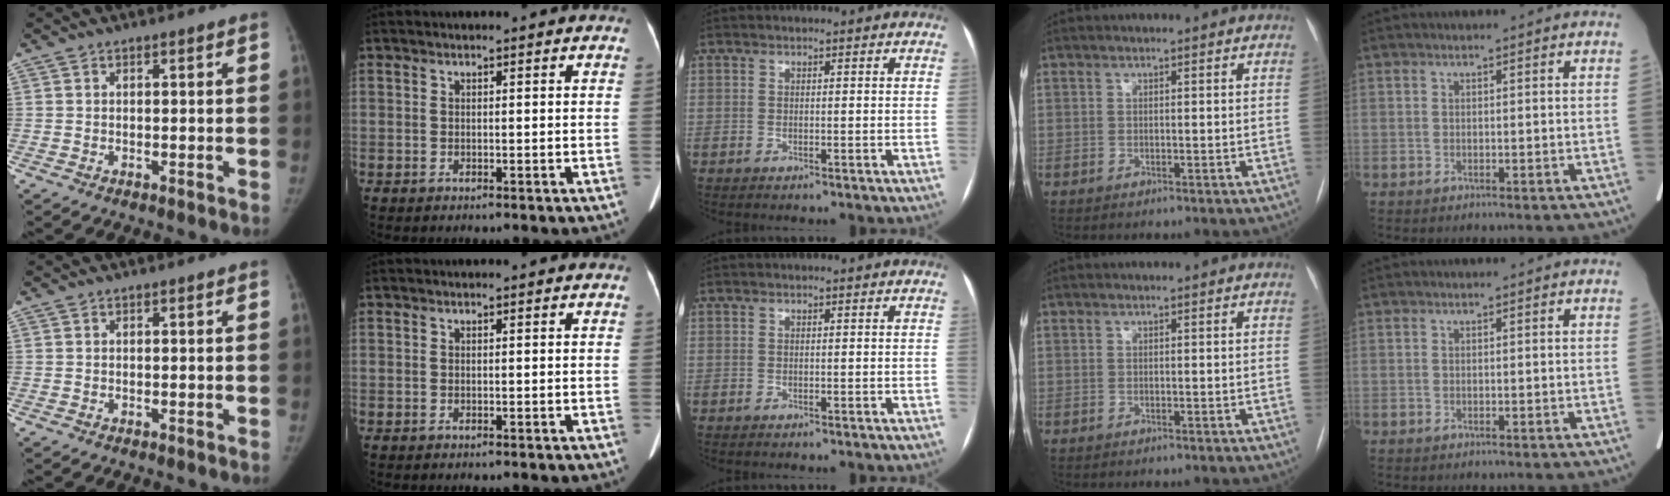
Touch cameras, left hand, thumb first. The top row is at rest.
{}